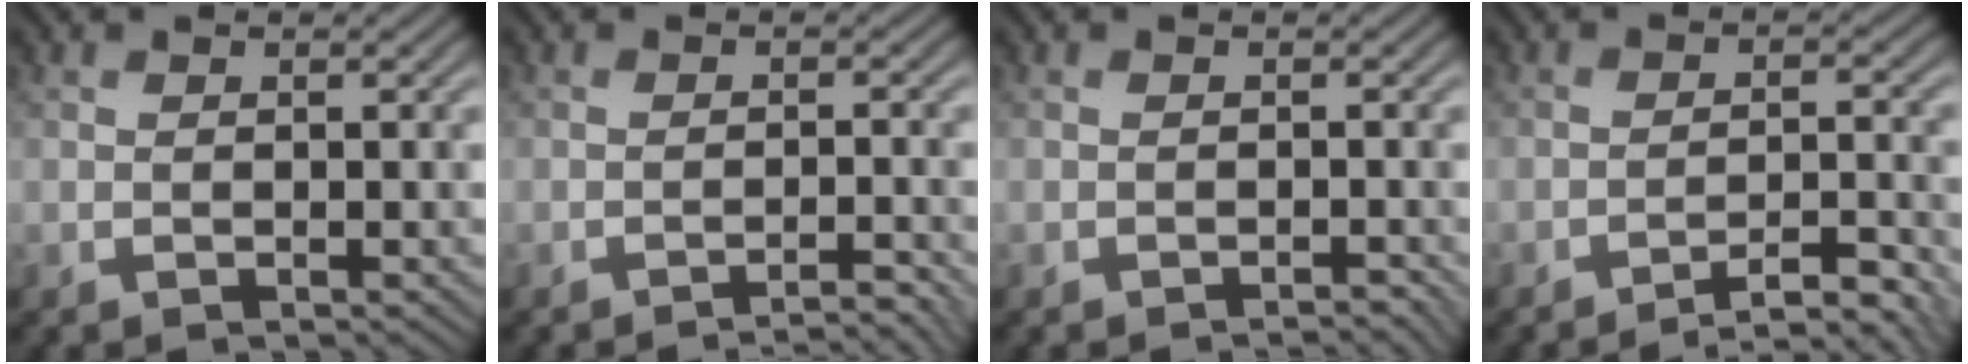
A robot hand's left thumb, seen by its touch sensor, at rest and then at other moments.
{"total": 2.8, "force": [-2.3, 0.2, 1.5], "torque": [-0.015, 0.012, -0.045]}
{"total": 1.0, "force": [-0.9, 0.1, 0.4], "torque": [0.003, 0.007, -0.016]}
{"total": 5.5, "force": [-4.5, 0.6, 3.0], "torque": [-0.043, 0.022, -0.071]}